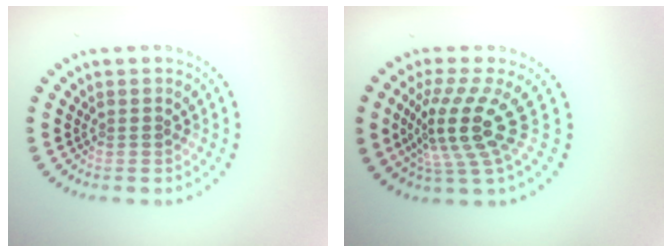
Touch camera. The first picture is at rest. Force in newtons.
{"total": 5.1, "press": 3.6, "slide": 3.6}